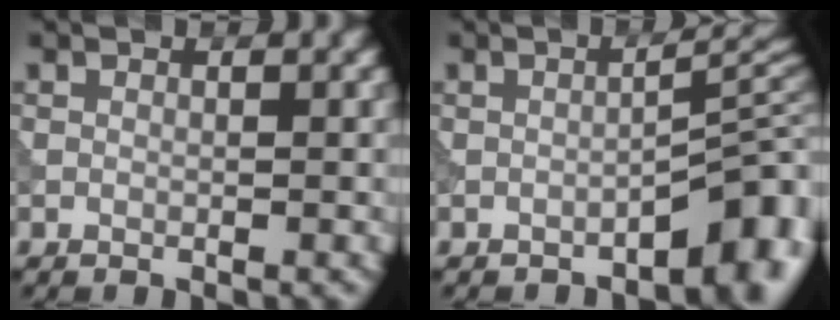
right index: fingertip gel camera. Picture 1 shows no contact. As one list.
[{"total": 4.9, "force": [-2.6, 1.1, 4.0], "torque": [-0.045, 0.016, -0.040]}]